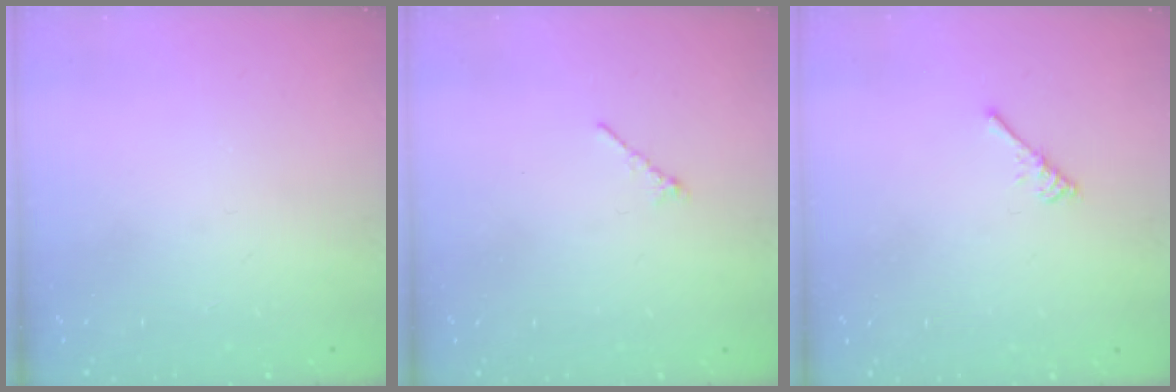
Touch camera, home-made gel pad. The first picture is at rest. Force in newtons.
{"total": 0.8, "press": 0.7, "slide": 0.4}
{"total": 3.0, "press": 2.9, "slide": 0.5}